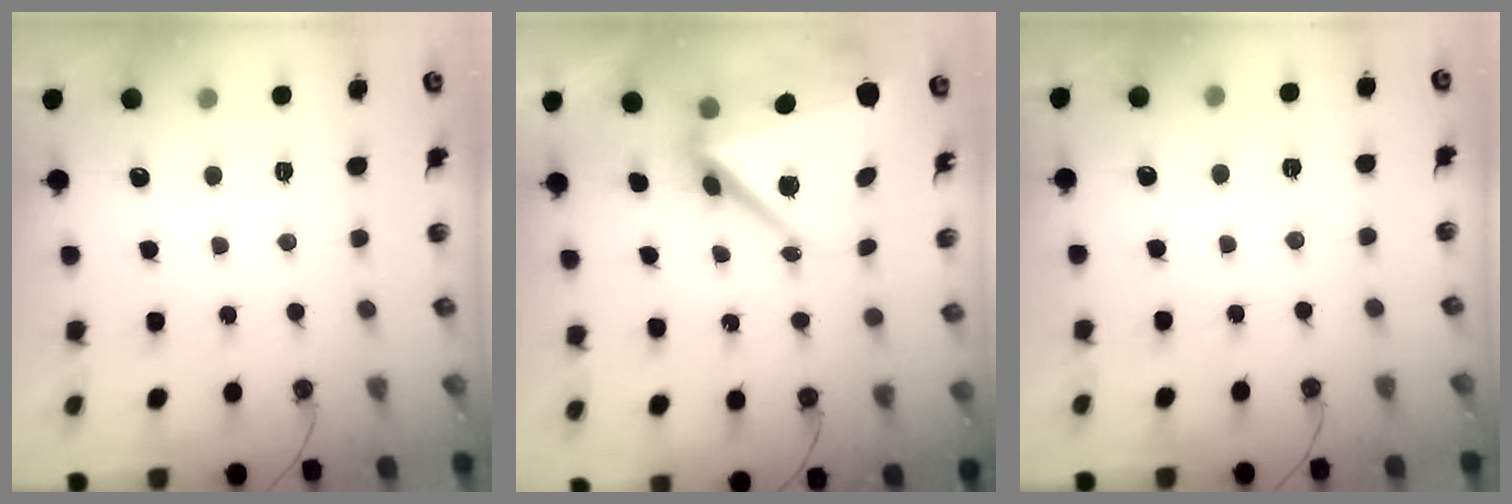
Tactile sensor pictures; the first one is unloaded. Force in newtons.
{"total": 13.1, "press": 13.0, "slide": 1.5}
{"total": 4.1, "press": 3.8, "slide": 1.7}